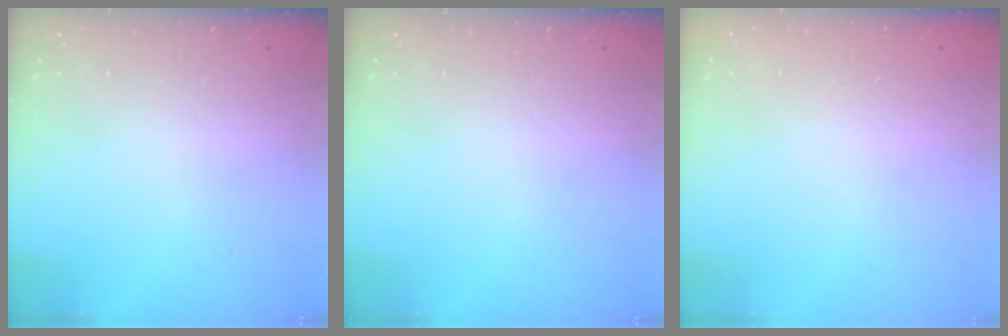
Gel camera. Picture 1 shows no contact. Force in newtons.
{"total": 0.0}
{"total": 0.0}